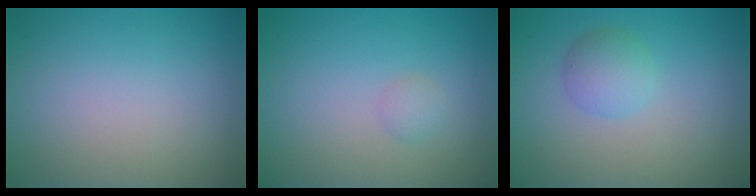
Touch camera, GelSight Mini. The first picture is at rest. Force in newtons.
{"total": 0.8, "press": 0.8, "slide": 0.1}
{"total": 2.3, "press": 2.3, "slide": 0.1}